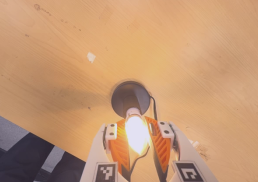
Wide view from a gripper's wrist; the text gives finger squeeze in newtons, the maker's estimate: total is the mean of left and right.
{"total": 15.2, "left": 15.0, "right": 15.5}